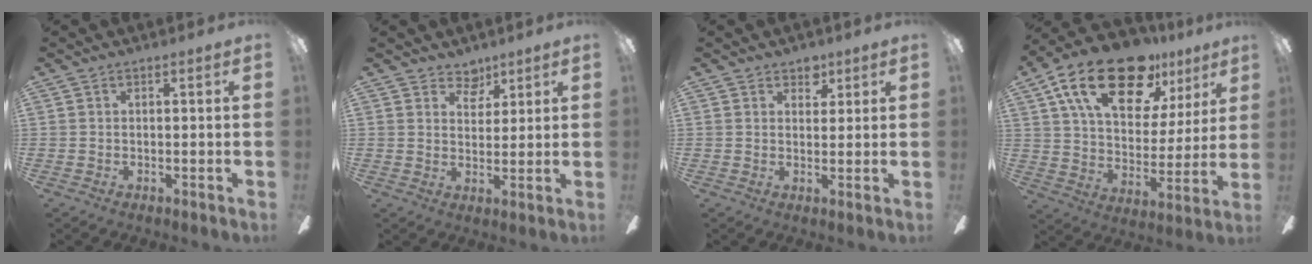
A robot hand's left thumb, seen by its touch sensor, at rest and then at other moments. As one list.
[{"total": 4.9, "force": [4.0, 2.8, 0.8], "torque": [-0.007, -0.020, 0.070]}, {"total": 3.7, "force": [2.6, 2.5, 1.0], "torque": [-0.004, -0.007, 0.044]}, {"total": 23.2, "force": [14.3, 11.2, 14.5], "torque": [-0.241, -0.067, 0.247]}]